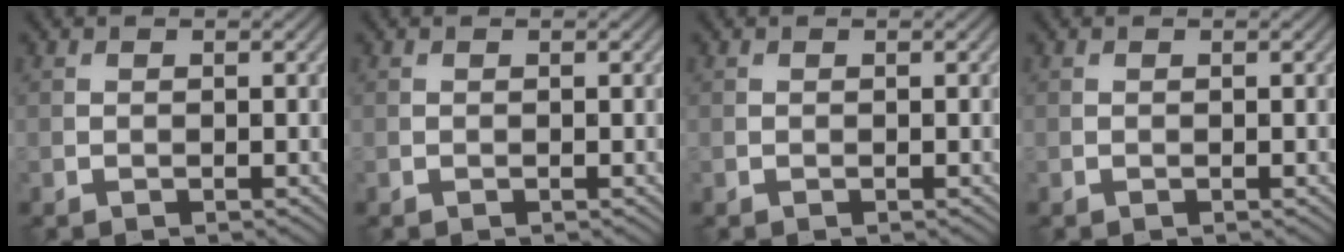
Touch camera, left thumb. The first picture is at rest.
{"total": 0.0}
{"total": 0.0}
{"total": 0.0}